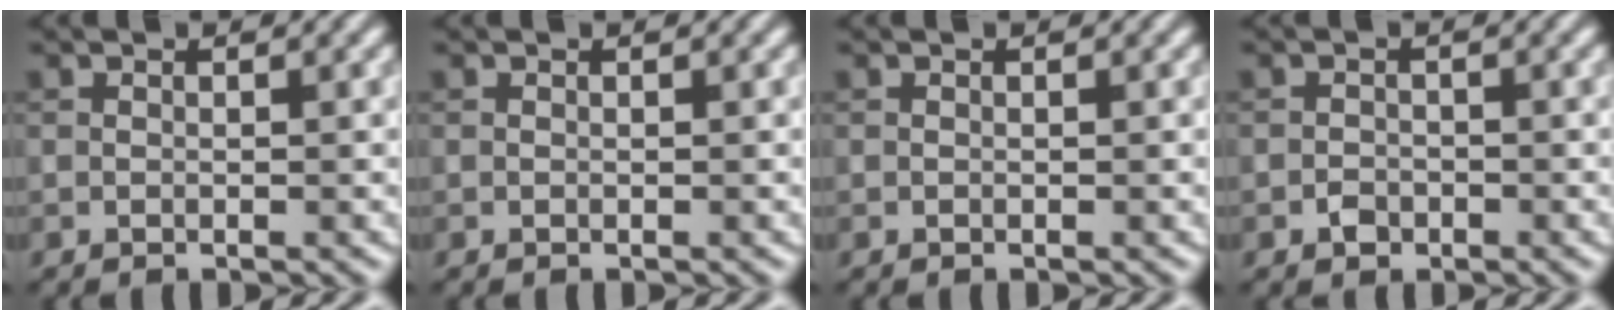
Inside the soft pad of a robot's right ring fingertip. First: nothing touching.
{"total": 0.0}
{"total": 0.0}
{"total": 1.2, "force": [-0.7, 0.9, 0.4], "torque": [-0.002, 0.000, -0.014]}